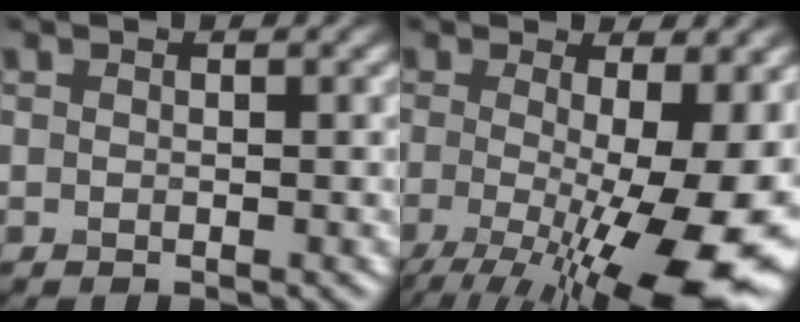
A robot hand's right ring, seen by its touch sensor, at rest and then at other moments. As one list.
[{"total": 15.2, "force": [-3.0, 5.0, 14.0], "torque": [-0.205, -0.028, -0.035]}]